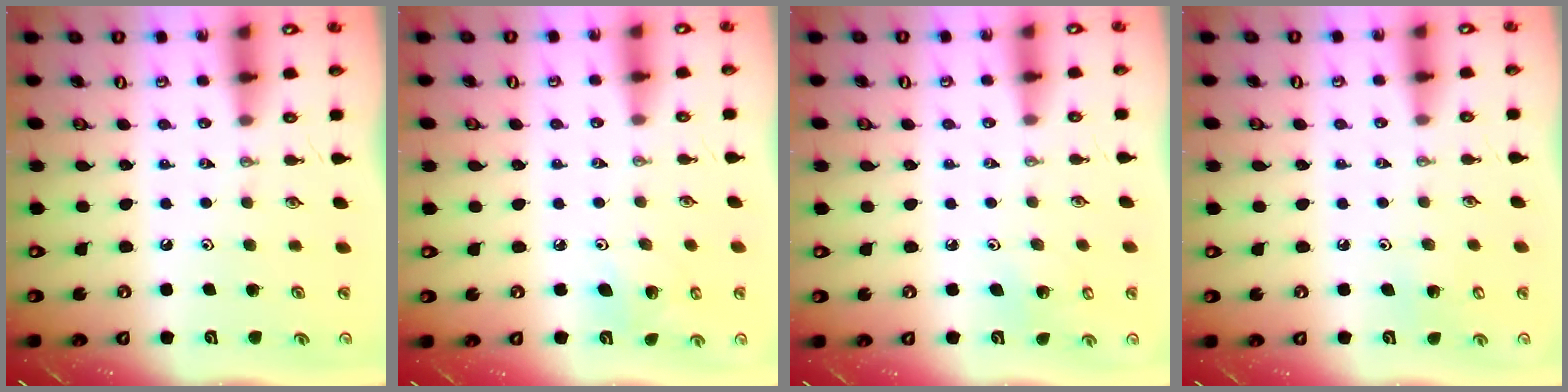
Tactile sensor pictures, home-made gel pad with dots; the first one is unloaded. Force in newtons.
{"total": 5.9, "press": 5.6, "slide": 1.6}
{"total": 3.9, "press": 3.9, "slide": 0.3}
{"total": 3.4, "press": 3.4, "slide": 0.4}